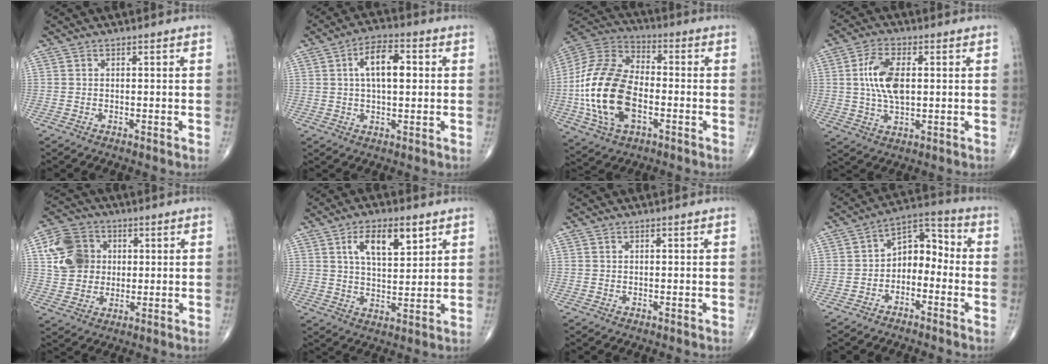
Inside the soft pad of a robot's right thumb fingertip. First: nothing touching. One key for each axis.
{"total": 8.7, "fx": 1.6, "fy": 4.2, "fz": 7.5, "tx": -0.114, "ty": 0.014, "tz": 0.021}
{"total": 20.8, "fx": -3.9, "fy": 12.1, "fz": 16.4, "tx": -0.330, "ty": 0.017, "tz": -0.075}
{"total": 9.4, "fx": 1.2, "fy": 4.8, "fz": 8.0, "tx": -0.158, "ty": 0.000, "tz": 0.022}
{"total": 11.1, "fx": 2.2, "fy": 9.4, "fz": 5.5, "tx": -0.083, "ty": 0.005, "tz": 0.037}
{"total": 9.8, "fx": 4.6, "fy": 4.2, "fz": 7.5, "tx": -0.112, "ty": -0.020, "tz": 0.081}
{"total": 0.0}
{"total": 8.4, "fx": -2.4, "fy": 5.7, "fz": 5.6, "tx": -0.057, "ty": 0.051, "tz": -0.056}